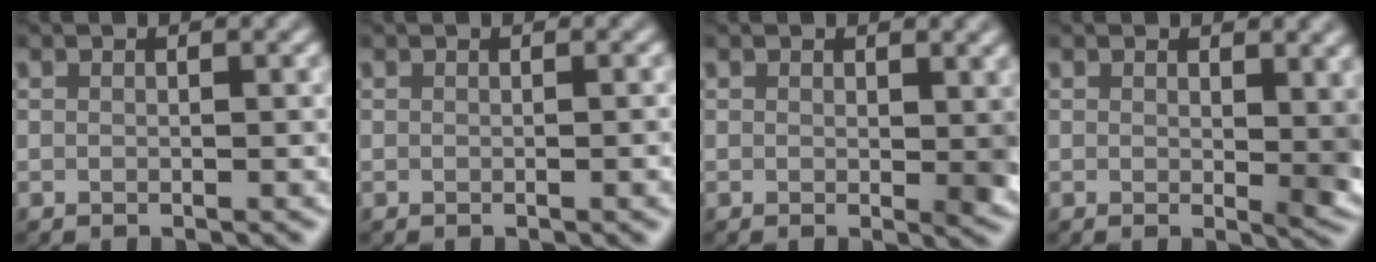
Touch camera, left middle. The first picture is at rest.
{"total": 1.0, "force": [-0.2, 0.1, 1.0], "torque": [-0.011, -0.002, -0.001]}
{"total": 2.2, "force": [0.6, 1.1, 1.8], "torque": [-0.022, -0.005, 0.011]}
{"total": 4.0, "force": [1.2, 1.8, 3.4], "torque": [-0.038, -0.007, 0.020]}